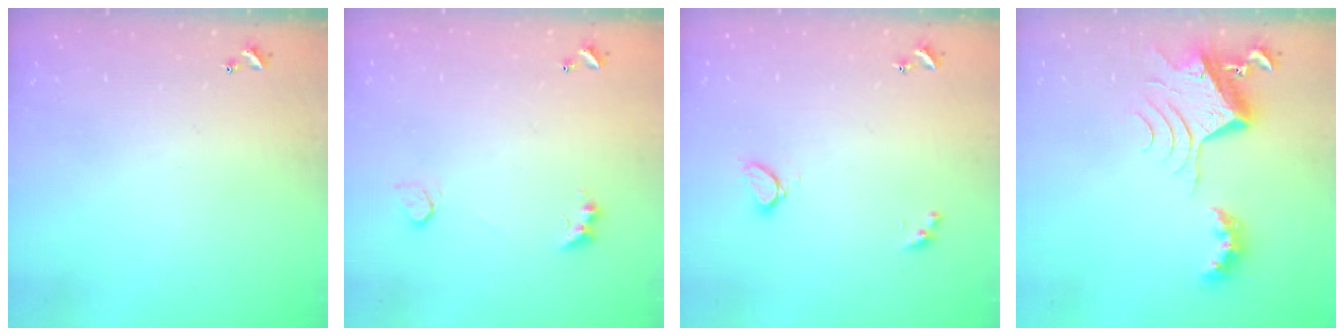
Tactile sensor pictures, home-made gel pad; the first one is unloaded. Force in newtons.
{"total": 3.0, "press": 2.9, "slide": 0.8}
{"total": 2.7, "press": 2.7, "slide": 0.2}
{"total": 9.7, "press": 9.6, "slide": 1.0}